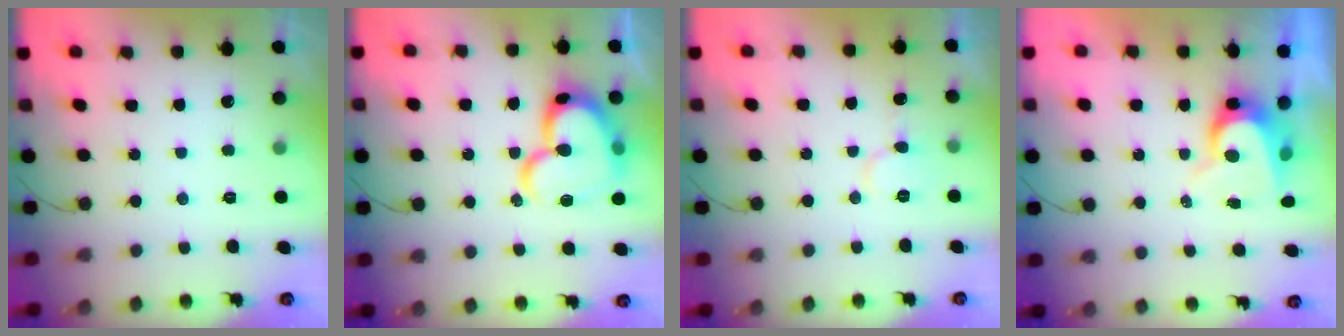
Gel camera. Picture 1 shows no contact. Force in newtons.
{"total": 21.3, "press": 21.1, "slide": 2.6}
{"total": 5.7, "press": 5.7, "slide": 0.1}
{"total": 7.9, "press": 7.9, "slide": 0.4}